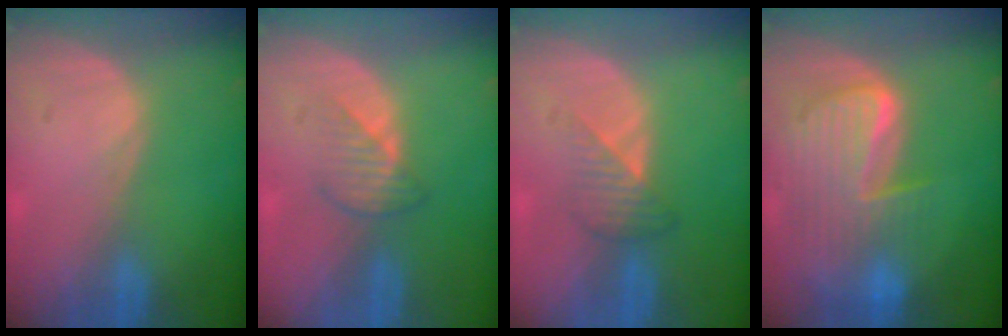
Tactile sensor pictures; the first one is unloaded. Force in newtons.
{"total": 3.0, "press": 2.9, "slide": 0.7}
{"total": 3.5, "press": 3.2, "slide": 1.4}
{"total": 10.1, "press": 8.7, "slide": 5.2}